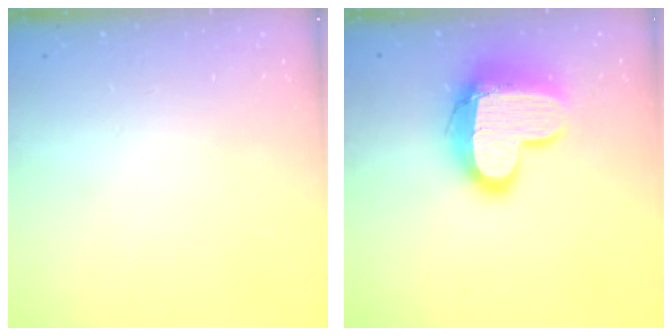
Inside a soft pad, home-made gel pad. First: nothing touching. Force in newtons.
{"total": 15.4, "press": 15.4, "slide": 1.1}